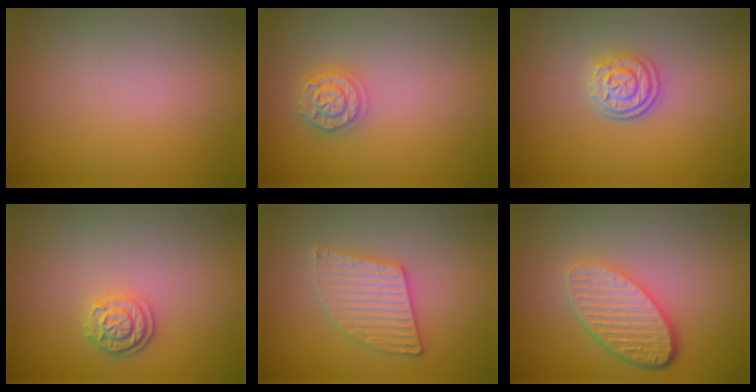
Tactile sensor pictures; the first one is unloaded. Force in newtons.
{"total": 2.3, "press": 1.9, "slide": 1.3}
{"total": 2.8, "press": 2.4, "slide": 1.4}
{"total": 2.4, "press": 2.1, "slide": 1.3}
{"total": 3.0, "press": 3.0, "slide": 0.2}
{"total": 5.3, "press": 3.9, "slide": 3.6}